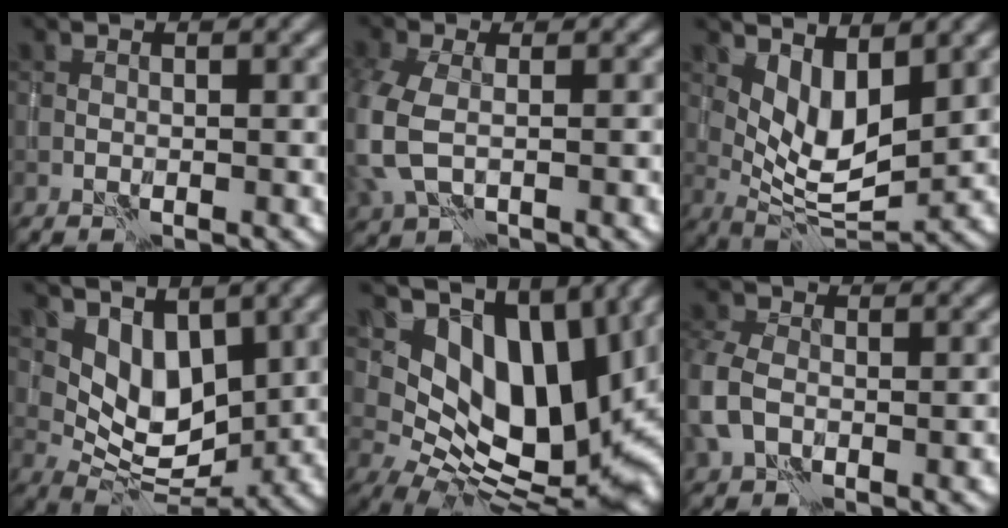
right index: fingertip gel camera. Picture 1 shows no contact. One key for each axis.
{"total": 6.5, "fx": -1.0, "fy": 3.8, "fz": 5.2, "tx": -0.144, "ty": -0.006, "tz": -0.021}
{"total": 5.1, "fx": 2.4, "fy": 2.0, "fz": 4.1, "tx": -0.071, "ty": -0.013, "tz": 0.048}
{"total": 4.8, "fx": 2.5, "fy": 2.6, "fz": 3.2, "tx": -0.057, "ty": -0.015, "tz": 0.041}
{"total": 13.6, "fx": 4.0, "fy": 7.6, "fz": 10.6, "tx": -0.172, "ty": -0.010, "tz": 0.077}
{"total": 5.6, "fx": -2.0, "fy": 3.5, "fz": 3.9, "tx": -0.085, "ty": 0.003, "tz": -0.051}